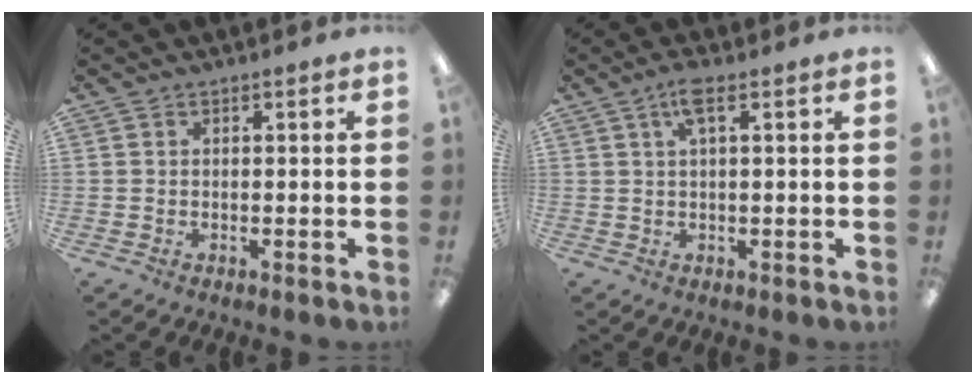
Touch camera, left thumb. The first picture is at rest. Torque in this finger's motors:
{"motor_torque": [-0.03, 0.10, -0.29, -0.10, 0.00]}